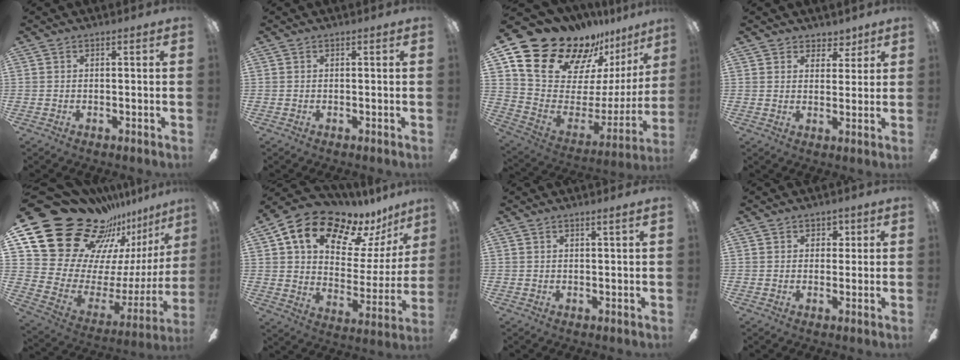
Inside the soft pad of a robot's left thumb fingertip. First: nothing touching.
{"total": 0.0}
{"total": 23.3, "force": [18.6, 11.4, 8.2], "torque": [-0.145, -0.136, 0.351]}
{"total": 4.7, "force": [3.6, 3.1, 0.3], "torque": [0.004, -0.017, 0.064]}
{"total": 26.2, "force": [19.9, 14.1, 9.6], "torque": [-0.151, -0.169, 0.398]}
{"total": 17.2, "force": [12.6, 8.6, 7.9], "torque": [-0.138, -0.086, 0.218]}
{"total": 1.4, "force": [1.1, -0.3, 0.7], "torque": [-0.014, -0.003, 0.021]}
{"total": 2.6, "force": [1.2, 2.3, 0.6], "torque": [0.000, 0.002, 0.018]}